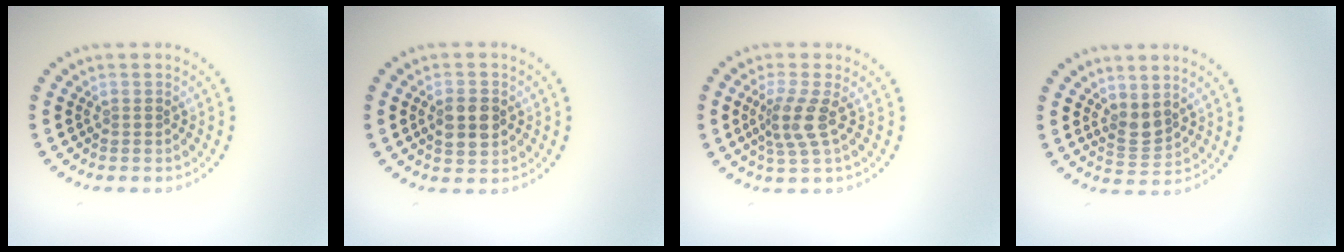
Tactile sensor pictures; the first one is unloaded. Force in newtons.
{"total": 3.2, "press": 3.2, "slide": 0.2}
{"total": 2.8, "press": 2.1, "slide": 1.9}
{"total": 2.1, "press": 1.8, "slide": 1.2}